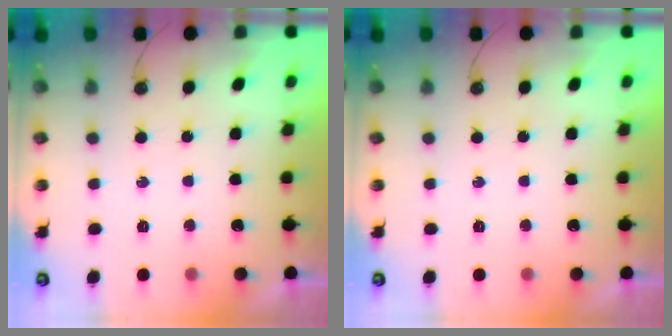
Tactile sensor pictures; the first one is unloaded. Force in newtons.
{"total": 0.0}